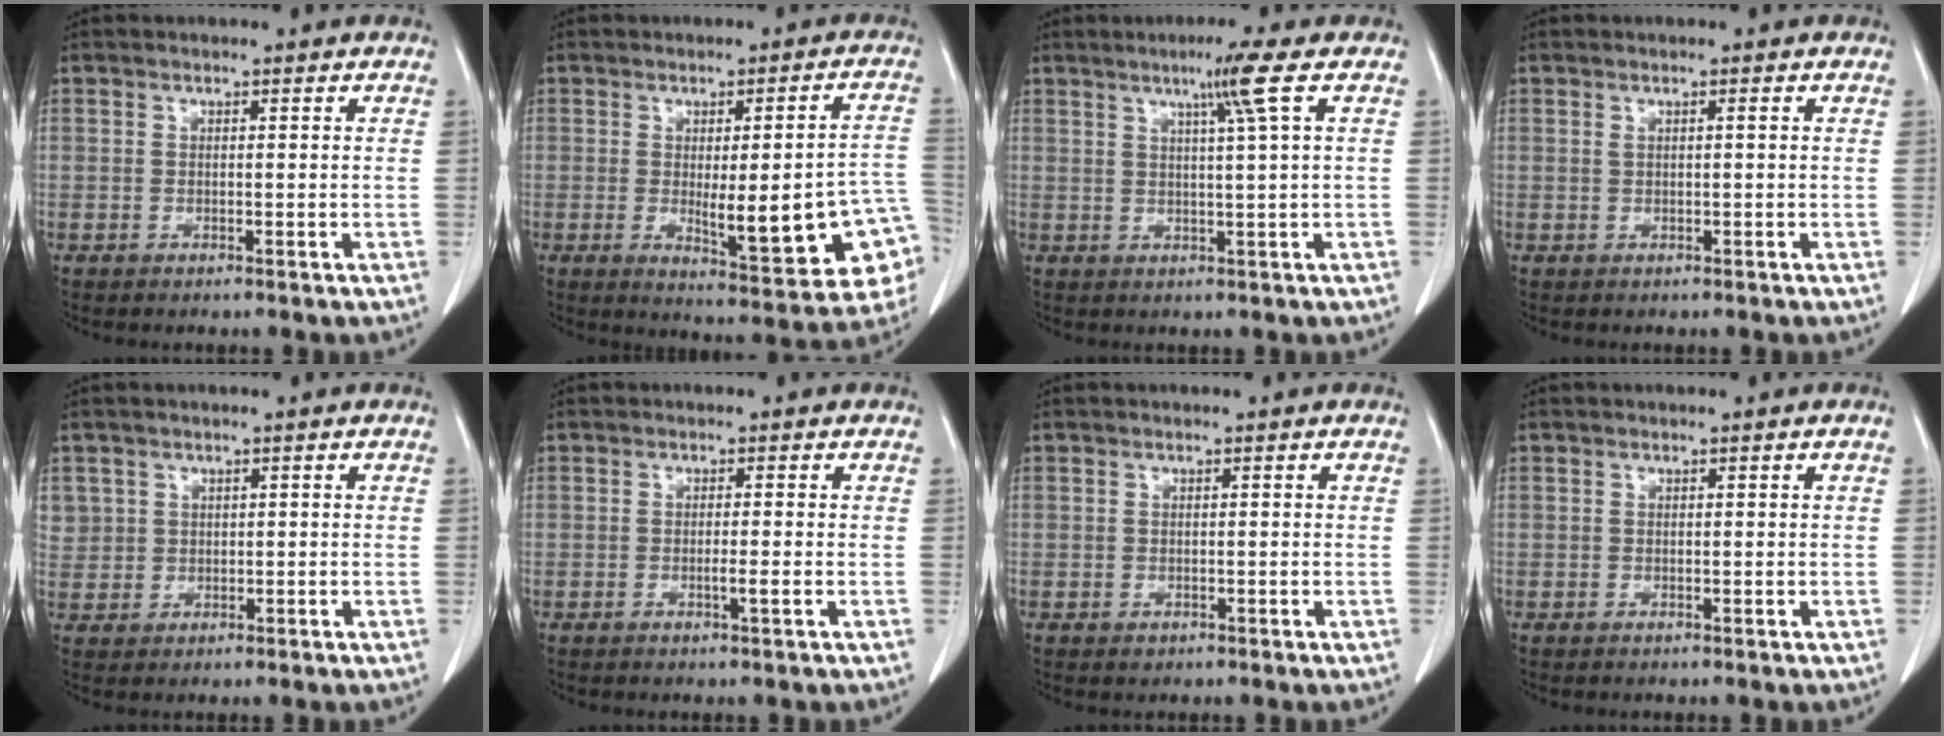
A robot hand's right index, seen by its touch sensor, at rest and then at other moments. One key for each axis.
{"total": 17.1, "fx": -3.4, "fy": 3.5, "fz": 16.4, "tx": -0.139, "ty": 0.015, "tz": -0.023}
{"total": 4.8, "fx": 2.1, "fy": -1.6, "fz": 4.1, "tx": -0.074, "ty": -0.002, "tz": 0.039}
{"total": 0.7, "fx": 0.2, "fy": 0.0, "fz": 0.7, "tx": -0.015, "ty": 0.003, "tz": 0.004}
{"total": 3.3, "fx": 1.3, "fy": 3.1, "fz": 0.1, "tx": 0.012, "ty": 0.005, "tz": 0.026}
{"total": 1.5, "fx": -0.5, "fy": -0.2, "fz": 1.4, "tx": -0.028, "ty": -0.003, "tz": -0.009}
{"total": 0.6, "fx": -0.3, "fy": 0.5, "fz": 0.1, "tx": -0.002, "ty": 0.002, "tz": 0.000}
{"total": 0.0}